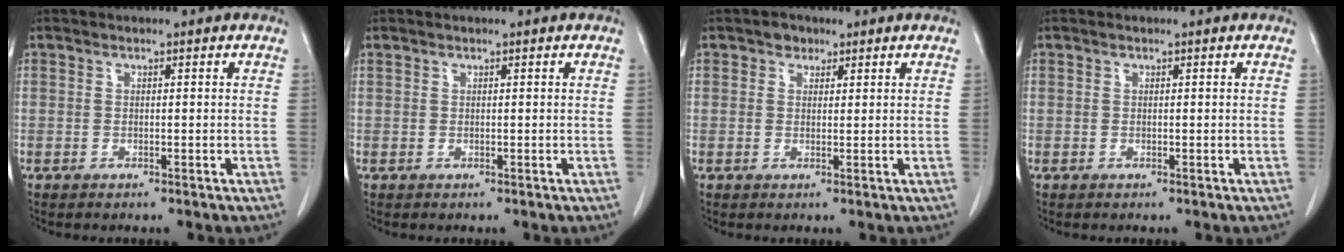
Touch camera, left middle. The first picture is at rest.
{"total": 0.0}
{"total": 1.9, "force": [1.1, 1.4, 0.5], "torque": [-0.007, 0.002, 0.015]}
{"total": 0.0}